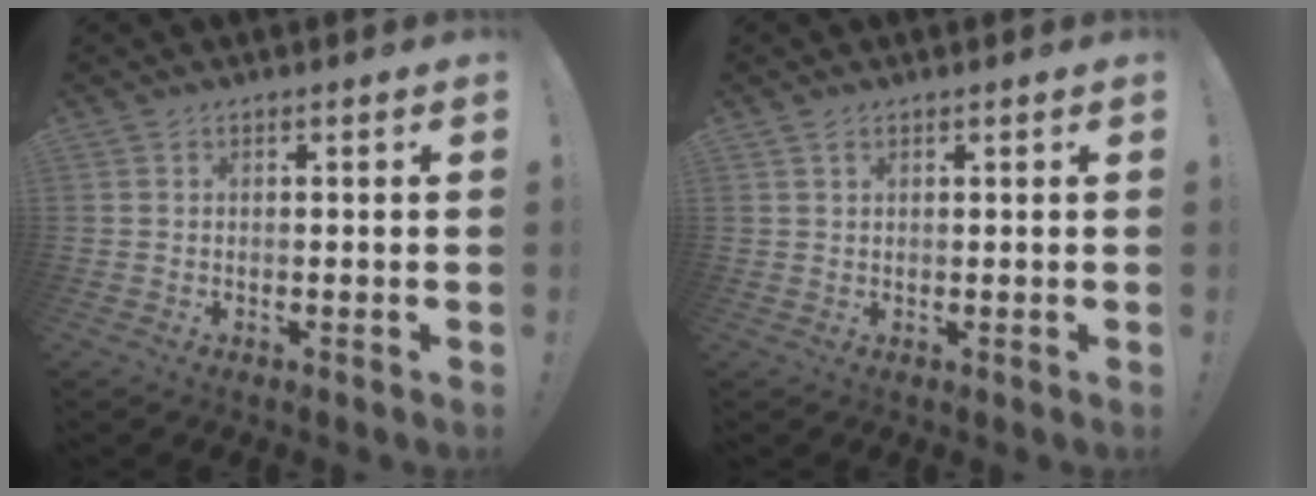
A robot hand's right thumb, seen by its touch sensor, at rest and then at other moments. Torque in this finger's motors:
{"motor_torque": [-0.06, -0.16, -0.01, 0.22, 0.01]}